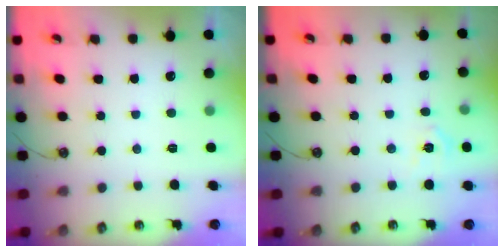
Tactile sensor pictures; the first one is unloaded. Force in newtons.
{"total": 4.5, "press": 4.5, "slide": 0.5}